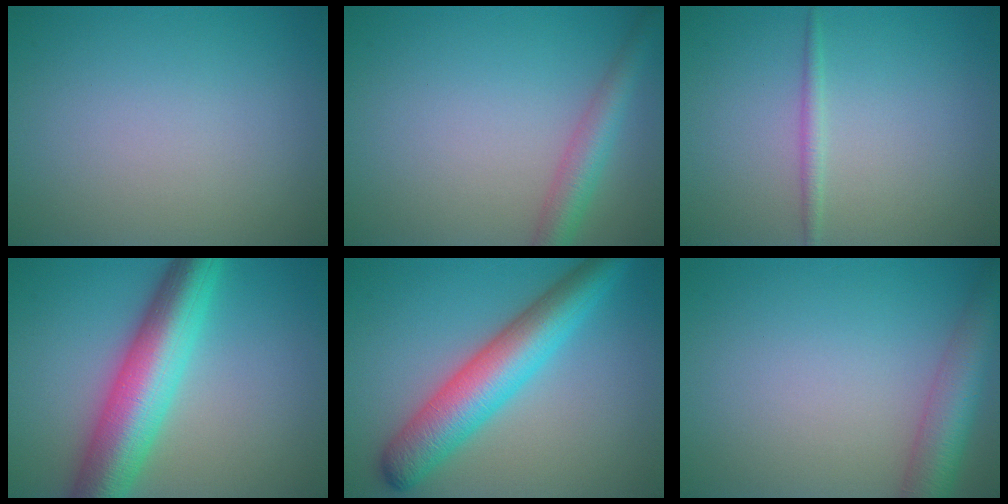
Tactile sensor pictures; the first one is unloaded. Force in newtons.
{"total": 3.4, "press": 3.4, "slide": 0.2}
{"total": 1.1, "press": 1.1, "slide": 0.0}
{"total": 9.2, "press": 9.2, "slide": 0.3}
{"total": 7.4, "press": 7.4, "slide": 0.1}
{"total": 5.1, "press": 5.1, "slide": 0.3}